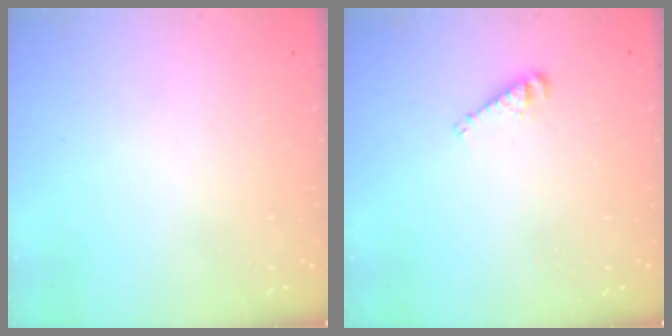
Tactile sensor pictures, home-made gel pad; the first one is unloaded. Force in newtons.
{"total": 3.7, "press": 3.7, "slide": 0.2}